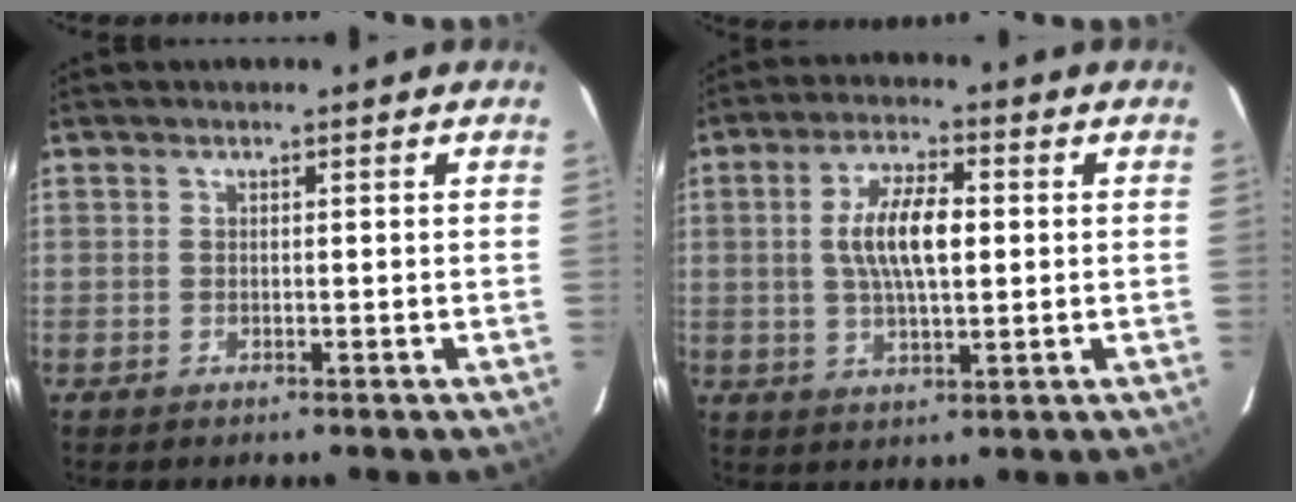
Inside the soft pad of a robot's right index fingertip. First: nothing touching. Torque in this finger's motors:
{"motor_torque": [0.44, 0.09, 0.25, 0.09]}